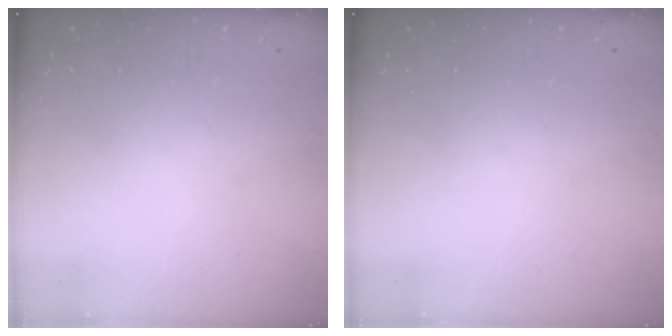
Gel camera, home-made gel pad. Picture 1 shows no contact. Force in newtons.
{"total": 0.0}